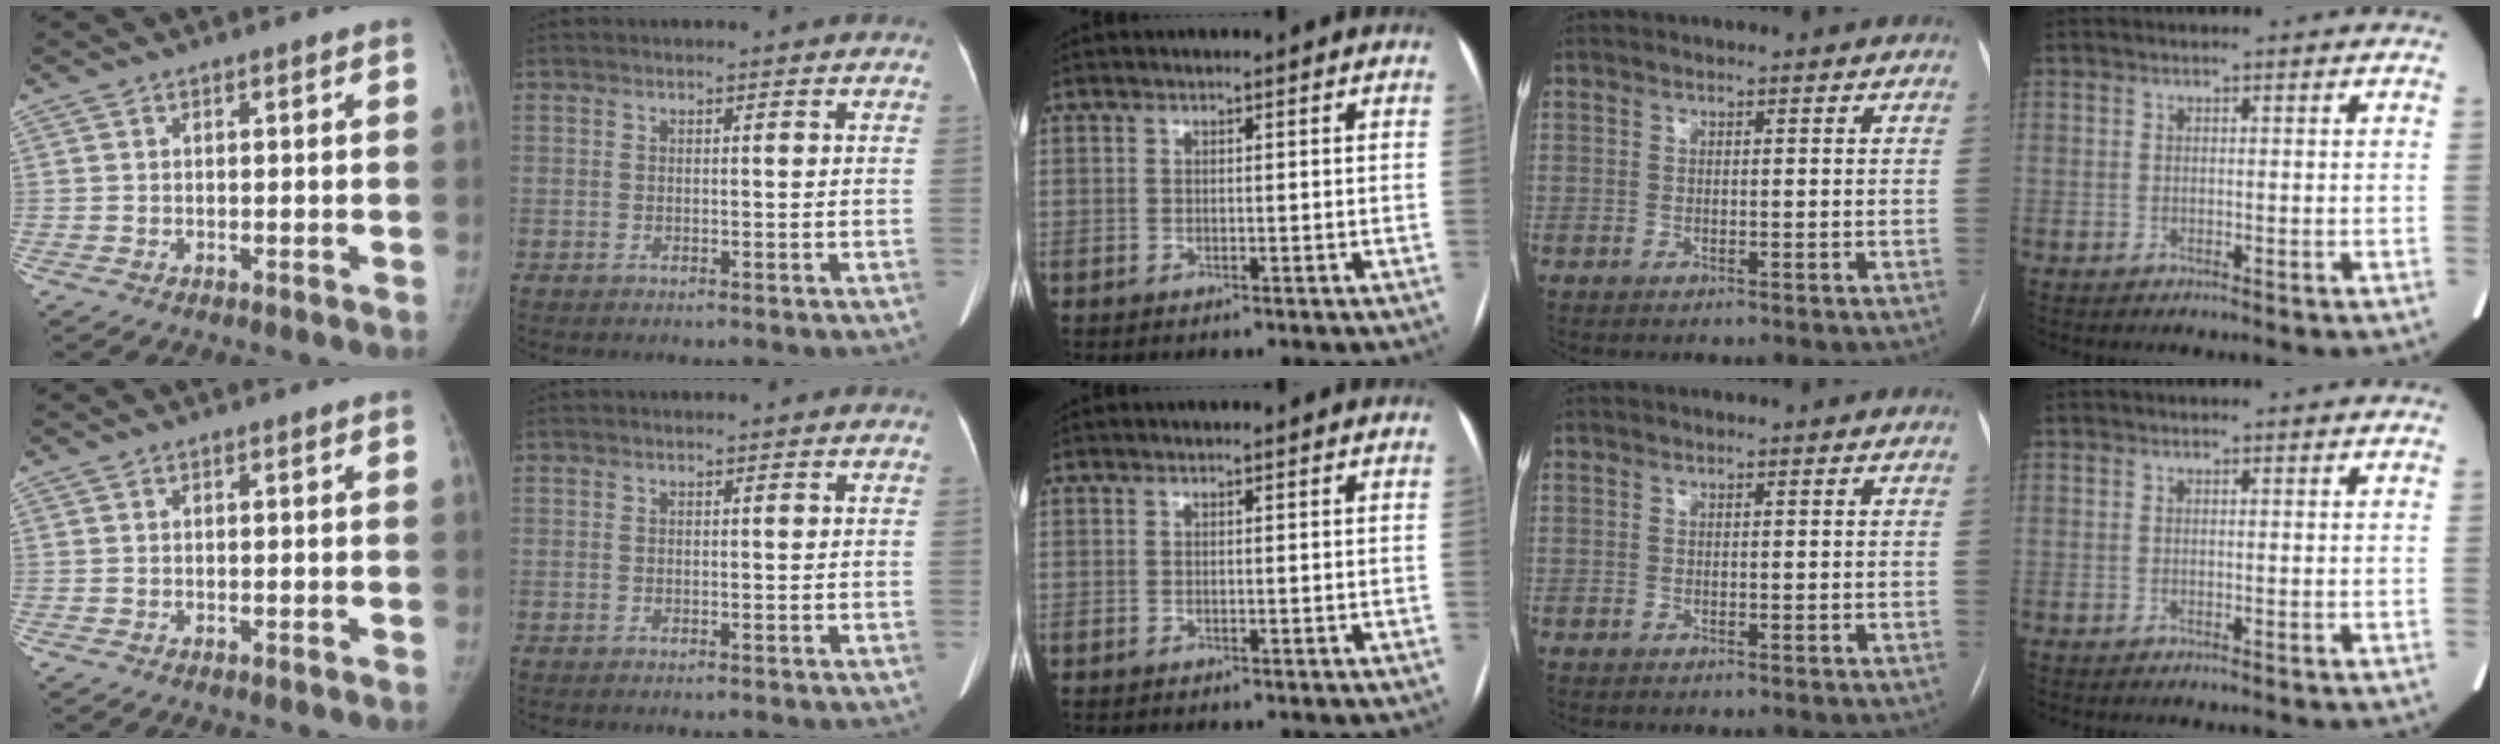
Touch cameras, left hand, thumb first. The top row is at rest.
{}